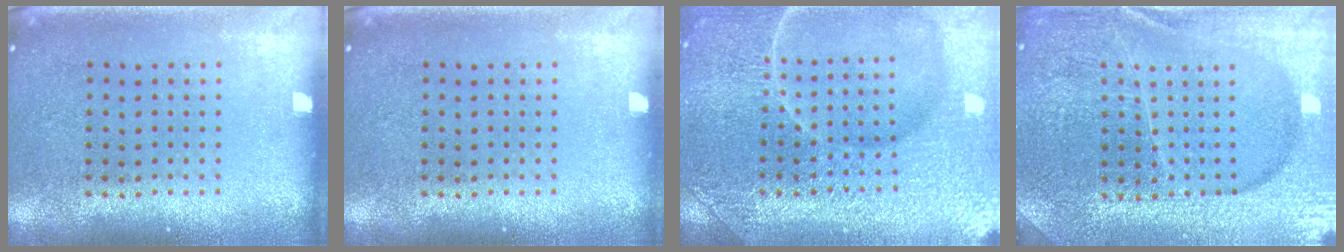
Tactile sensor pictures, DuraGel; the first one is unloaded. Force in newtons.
{"total": 0.0}
{"total": 7.3, "press": 7.2, "slide": 0.9}
{"total": 4.5, "press": 4.3, "slide": 1.5}